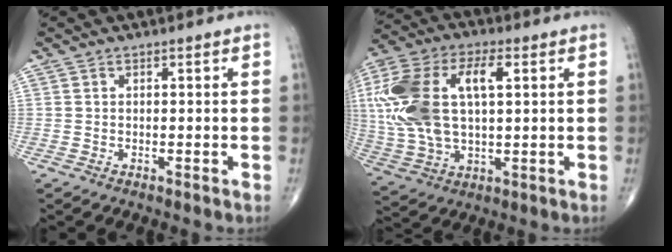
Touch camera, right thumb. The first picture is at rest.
{"total": 21.8, "force": [4.3, 11.2, 18.2], "torque": [-0.403, 0.016, 0.077]}